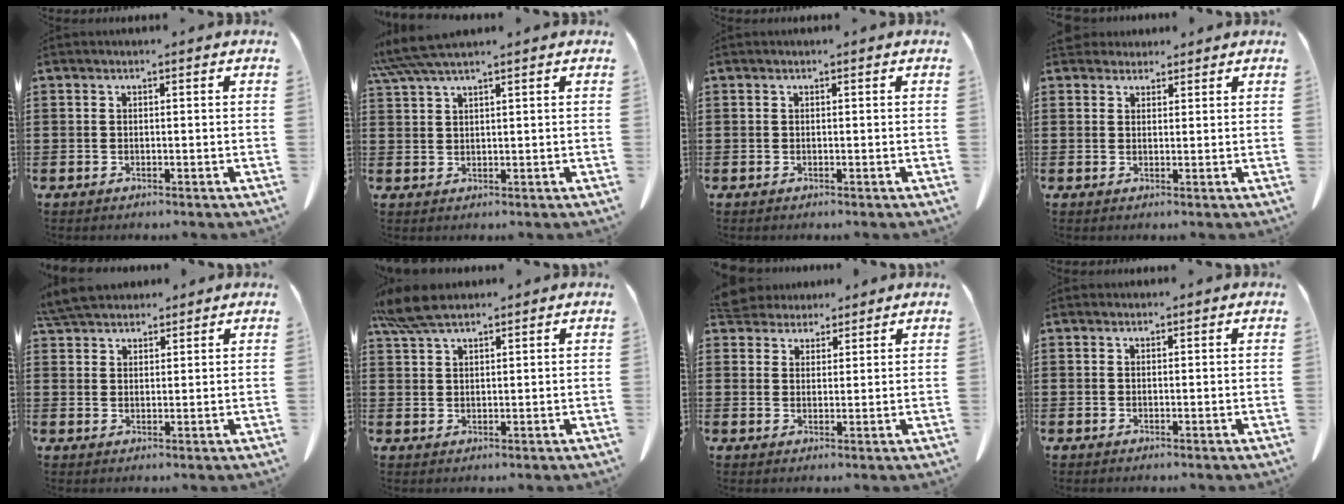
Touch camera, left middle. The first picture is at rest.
{"total": 4.1, "force": [3.3, 0.2, 2.4], "torque": [-0.055, -0.004, 0.064]}
{"total": 0.0}
{"total": 2.8, "force": [2.5, 1.1, 0.4], "torque": [-0.008, -0.004, 0.048]}
{"total": 5.3, "force": [5.0, 1.4, 1.2], "torque": [-0.040, -0.011, 0.097]}
{"total": 6.0, "force": [4.7, 1.4, 3.3], "torque": [-0.077, -0.004, 0.090]}
{"total": 4.1, "force": [3.8, 1.3, 0.2], "torque": [-0.020, -0.009, 0.074]}
{"total": 0.6, "force": [0.6, 0.3, 0.0], "torque": [-0.003, -0.001, 0.013]}